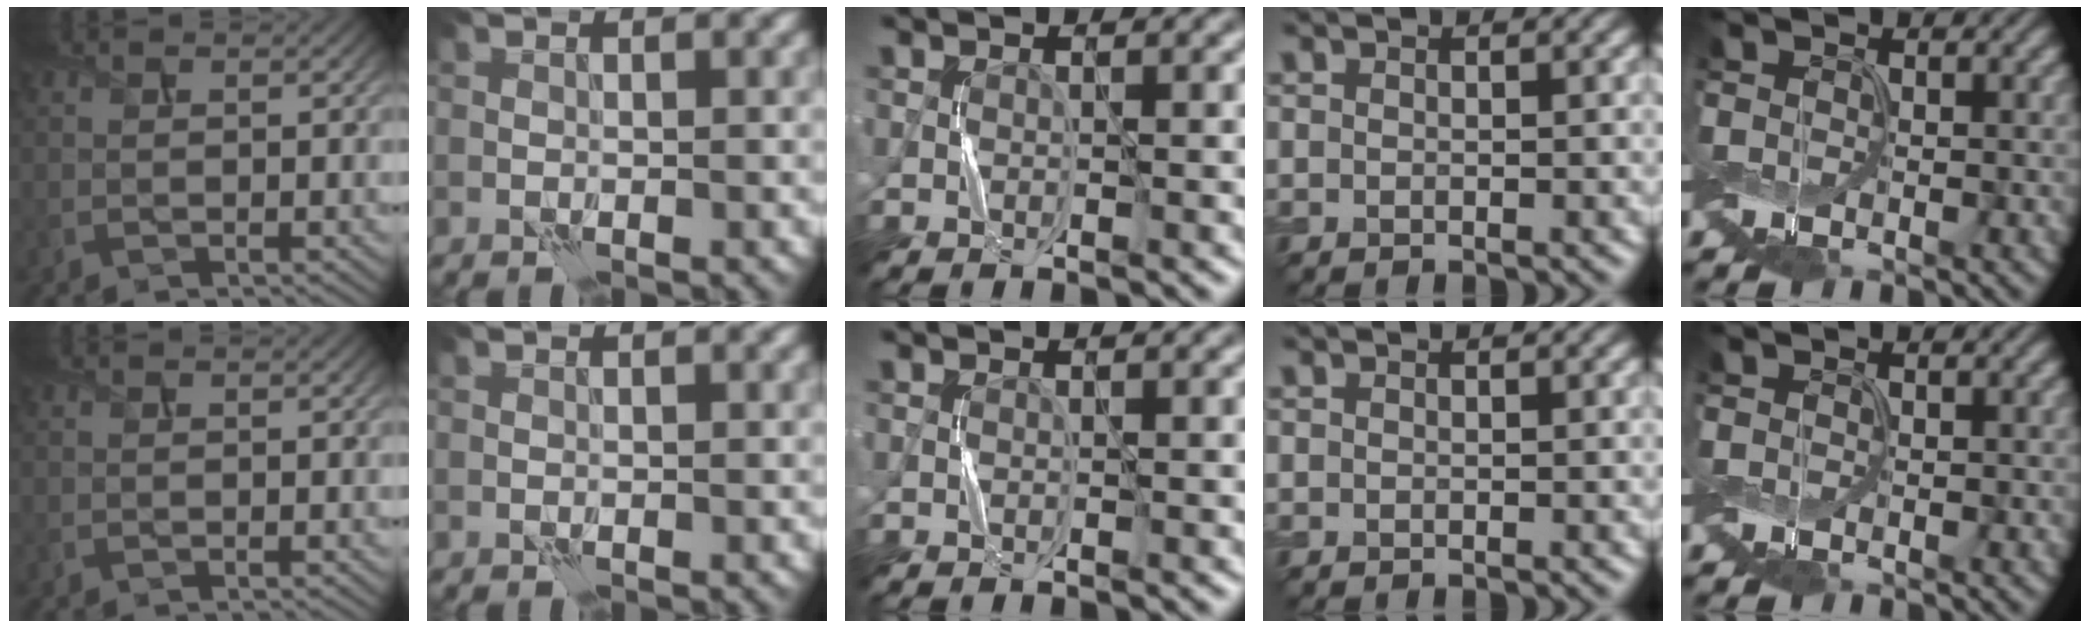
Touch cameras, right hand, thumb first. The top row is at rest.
{}